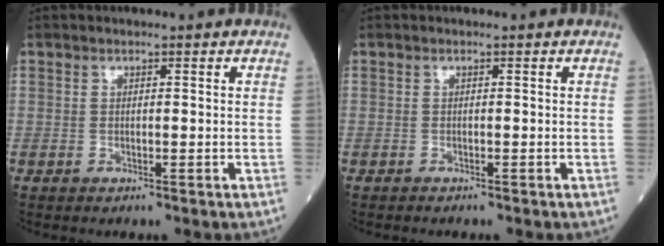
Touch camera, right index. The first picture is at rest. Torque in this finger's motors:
{"motor_torque": [-0.08, -0.04, 0.06, 0.02]}